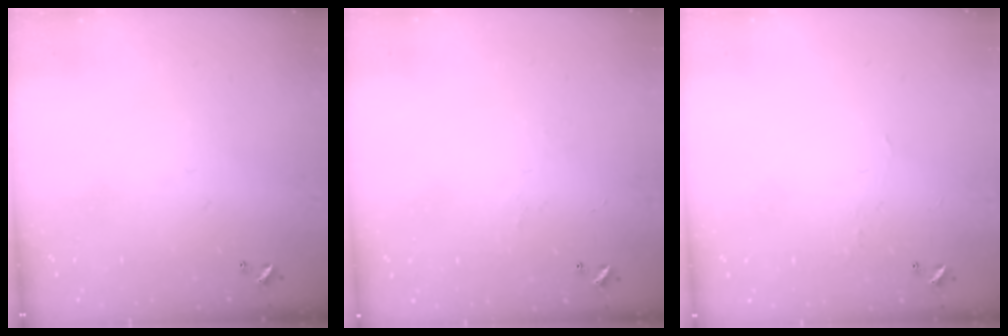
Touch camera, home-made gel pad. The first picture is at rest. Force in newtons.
{"total": 3.2, "press": 3.2, "slide": 0.5}
{"total": 1.2, "press": 1.1, "slide": 0.3}